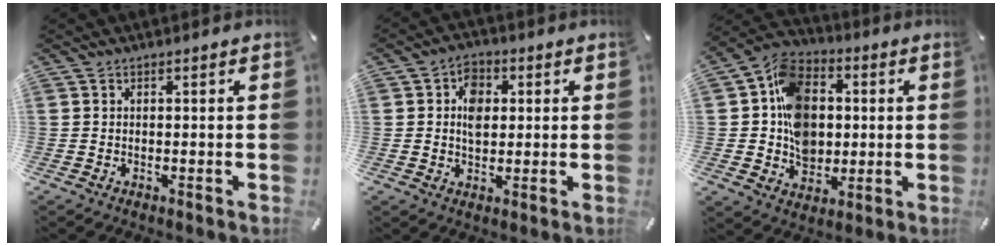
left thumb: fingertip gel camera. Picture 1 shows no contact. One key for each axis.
{"total": 6.2, "fx": 0.9, "fy": 4.7, "fz": 3.9, "tx": -0.055, "ty": 0.004, "tz": 0.012}
{"total": 13.9, "fx": 0.8, "fy": 11.7, "fz": 7.6, "tx": -0.138, "ty": 0.014, "tz": 0.018}